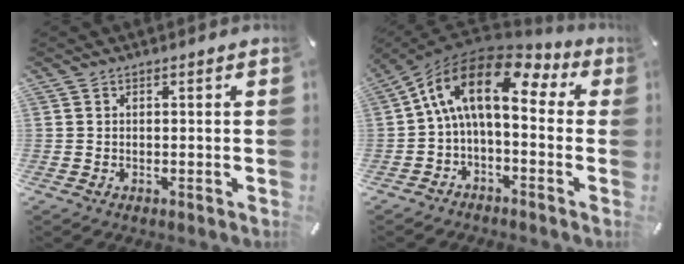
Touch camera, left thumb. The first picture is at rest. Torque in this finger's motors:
{"motor_torque": [0.36, 1.88, 2.61, -0.16, 0.77]}